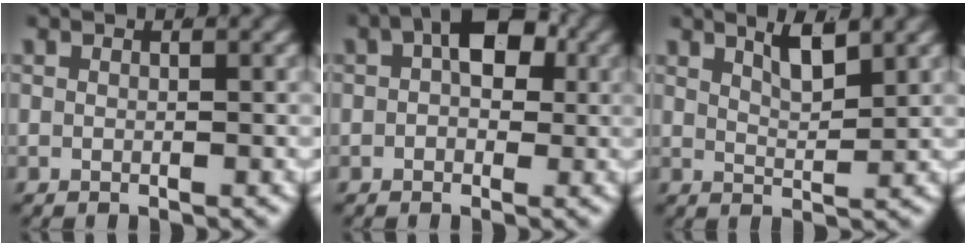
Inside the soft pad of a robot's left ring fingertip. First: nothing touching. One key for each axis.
{"total": 4.4, "fx": 1.1, "fy": 2.3, "fz": 3.5, "tx": -0.051, "ty": -0.004, "tz": 0.020}
{"total": 3.0, "fx": 2.4, "fy": 0.1, "fz": 1.9, "tx": -0.032, "ty": -0.011, "tz": 0.049}